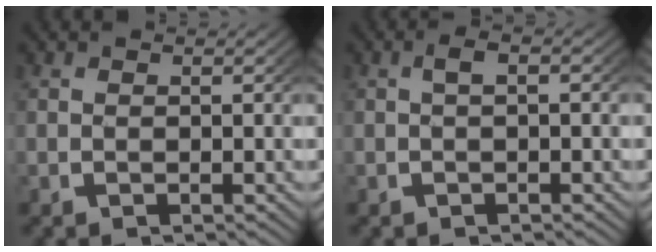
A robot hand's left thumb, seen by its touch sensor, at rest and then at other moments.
{"total": 1.3, "force": [-0.1, 0.3, 1.3], "torque": [-0.024, 0.004, -0.001]}